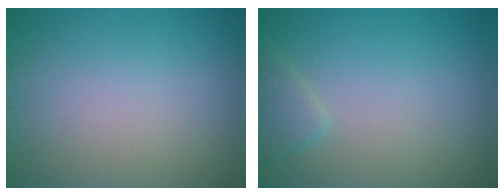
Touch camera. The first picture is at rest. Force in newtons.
{"total": 1.6, "press": 1.6, "slide": 0.1}